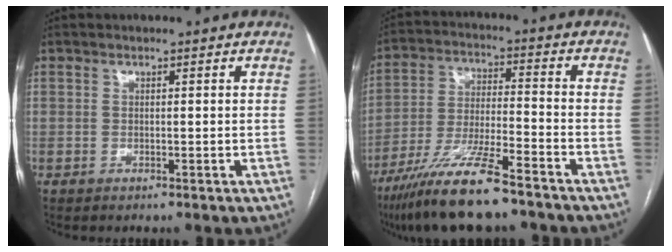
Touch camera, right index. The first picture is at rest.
{"total": 14.1, "force": [-10.6, 1.5, 9.2], "torque": [-0.183, -0.028, -0.189]}